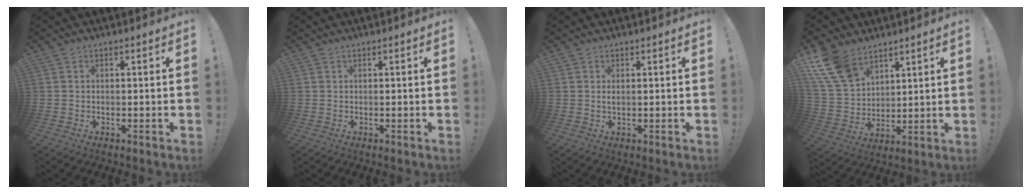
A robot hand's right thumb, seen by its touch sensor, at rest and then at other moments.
{"total": 0.0}
{"total": 1.1, "force": [0.3, 0.2, 1.0], "torque": [-0.021, 0.002, 0.004]}
{"total": 14.3, "force": [9.4, 8.5, 6.6], "torque": [-0.136, -0.050, 0.184]}